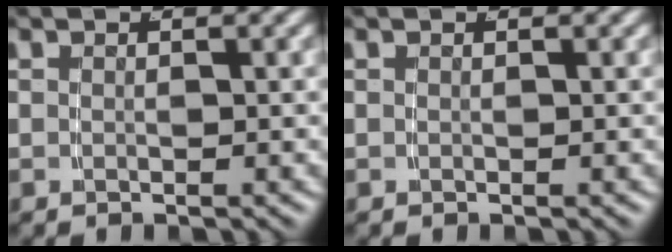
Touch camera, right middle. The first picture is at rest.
{"total": 0.0}